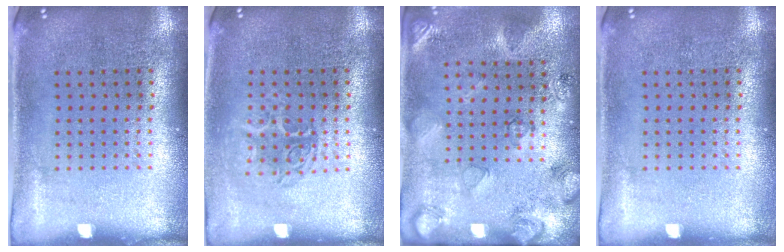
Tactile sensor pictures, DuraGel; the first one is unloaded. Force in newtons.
{"total": 1.2, "press": 1.1, "slide": 0.4}
{"total": 2.6, "press": 1.8, "slide": 1.9}
{"total": 0.0}